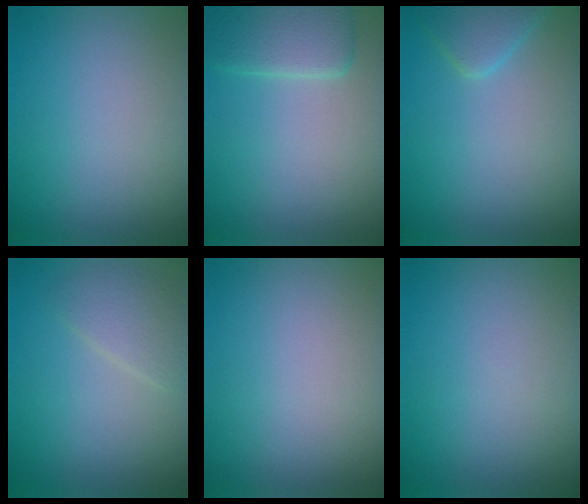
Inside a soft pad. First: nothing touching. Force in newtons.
{"total": 3.5, "press": 3.5, "slide": 0.3}
{"total": 2.3, "press": 2.3, "slide": 0.1}
{"total": 2.2, "press": 2.2, "slide": 0.1}
{"total": 0.0}
{"total": 0.0}